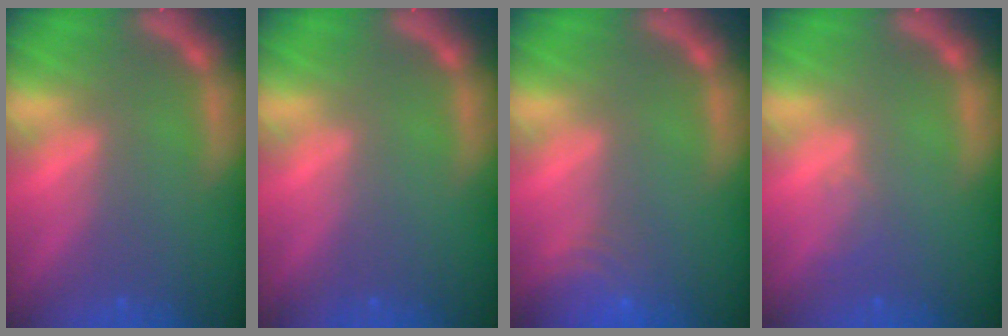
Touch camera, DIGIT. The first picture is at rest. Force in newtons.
{"total": 0.0}
{"total": 4.5}
{"total": 1.0}